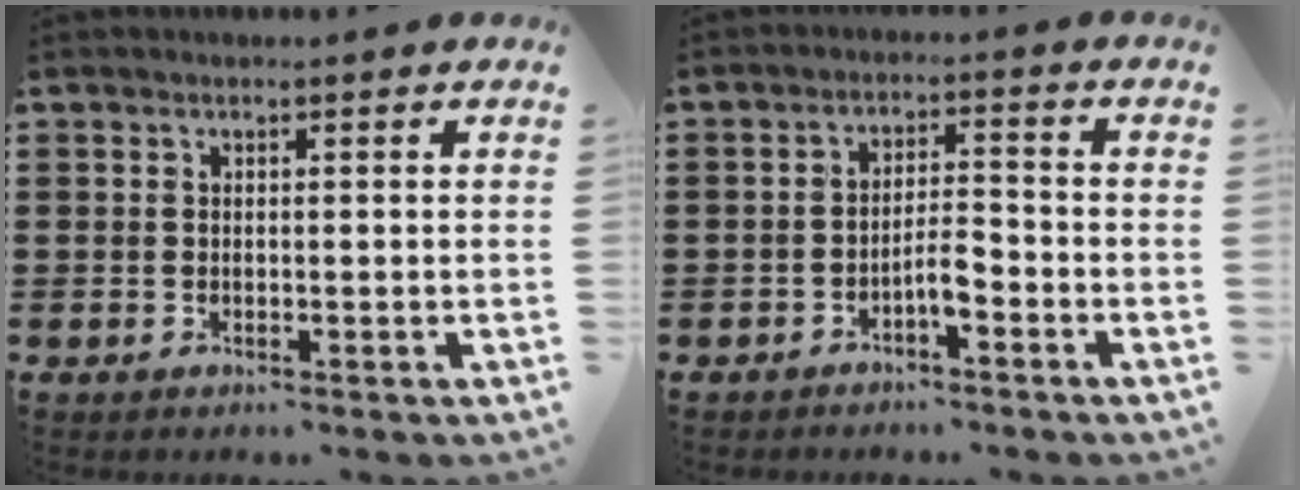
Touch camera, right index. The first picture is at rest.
{"total": 3.8, "force": [-2.2, 0.9, 3.0], "torque": [-0.061, 0.007, -0.045]}